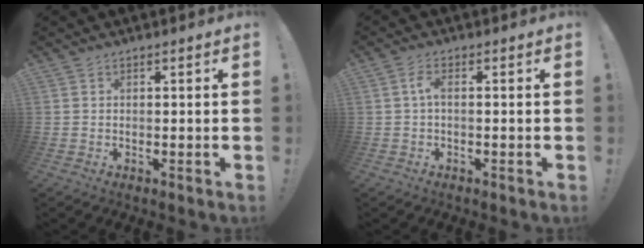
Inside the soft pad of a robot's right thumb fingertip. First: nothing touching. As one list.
[{"total": 3.1, "force": [-0.1, 0.9, 3.0], "torque": [-0.066, 0.002, -0.004]}]